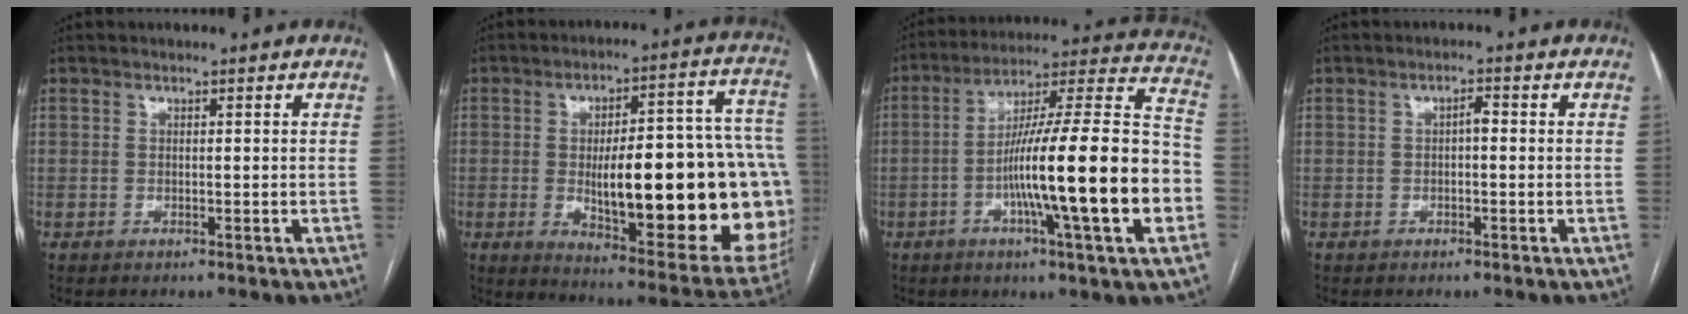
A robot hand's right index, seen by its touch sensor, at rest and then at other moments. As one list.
[{"total": 31.1, "force": [-3.1, 7.8, 30.0], "torque": [-0.326, 0.023, -0.023]}, {"total": 23.0, "force": [-5.8, 0.5, 22.3], "torque": [-0.317, 0.005, -0.099]}, {"total": 1.5, "force": [-0.1, 0.5, 1.4], "torque": [-0.022, 0.005, -0.004]}]